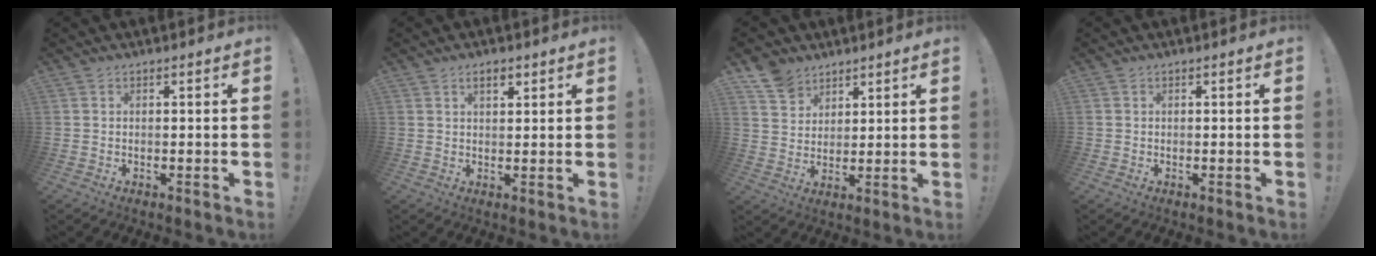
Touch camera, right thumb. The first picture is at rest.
{"total": 3.4, "force": [1.9, 1.6, 2.3], "torque": [-0.038, -0.001, 0.031]}
{"total": 8.3, "force": [6.1, 5.3, 1.7], "torque": [-0.023, -0.041, 0.119]}
{"total": 0.7, "force": [-0.2, 0.6, 0.1], "torque": [0.000, 0.001, -0.004]}